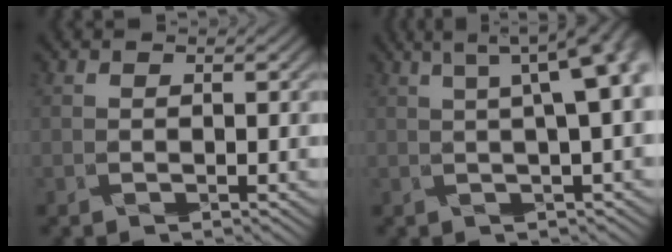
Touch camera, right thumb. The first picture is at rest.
{"total": 8.5, "force": [1.9, 1.8, 8.1], "torque": [-0.109, 0.027, 0.026]}